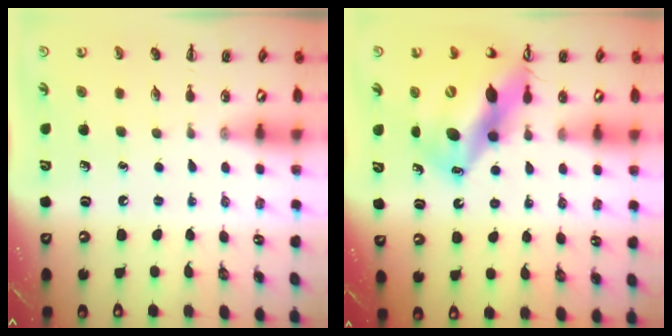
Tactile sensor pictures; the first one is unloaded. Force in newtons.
{"total": 17.2, "press": 16.3, "slide": 5.5}